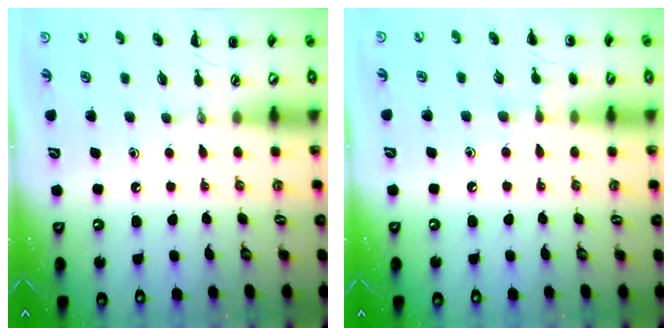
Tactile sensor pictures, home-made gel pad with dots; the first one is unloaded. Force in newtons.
{"total": 5.1, "press": 4.9, "slide": 1.7}